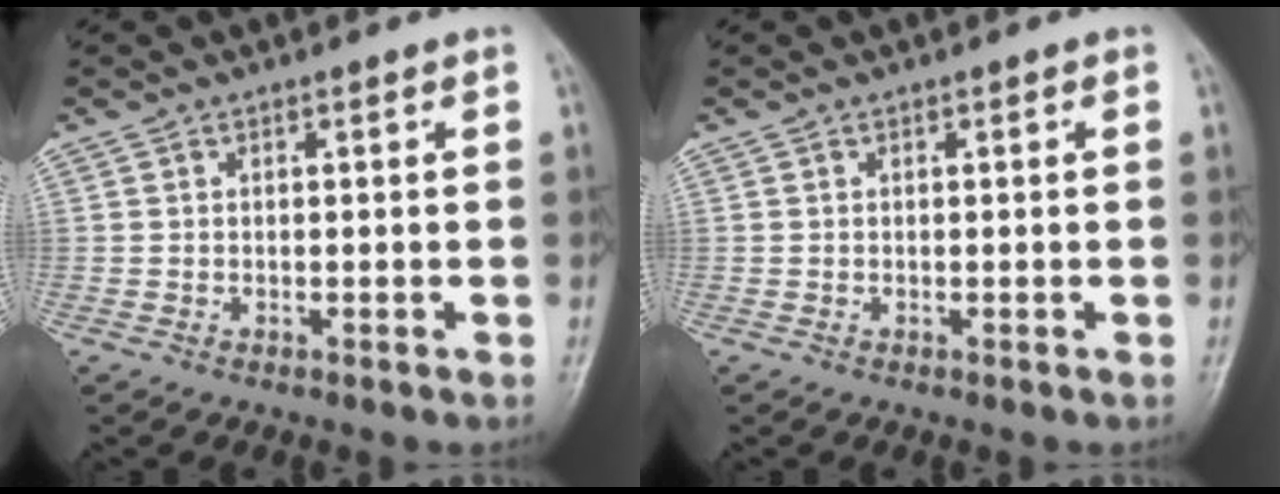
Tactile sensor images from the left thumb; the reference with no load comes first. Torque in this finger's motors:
{"motor_torque": [0.07, 0.02, 0.08, -0.29, 0.00]}